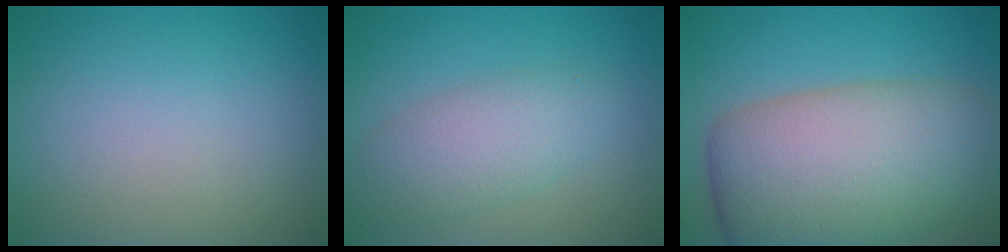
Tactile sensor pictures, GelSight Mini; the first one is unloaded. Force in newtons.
{"total": 4.2, "press": 4.2, "slide": 0.2}
{"total": 12.7, "press": 12.7, "slide": 0.6}